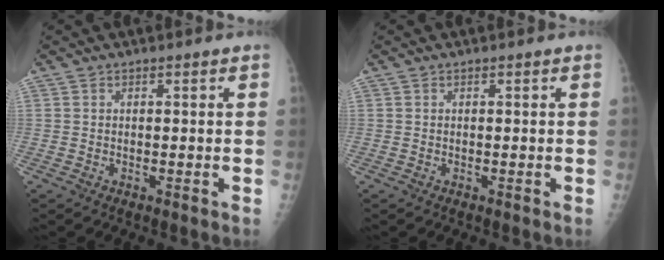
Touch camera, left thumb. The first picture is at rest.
{"total": 0.0}